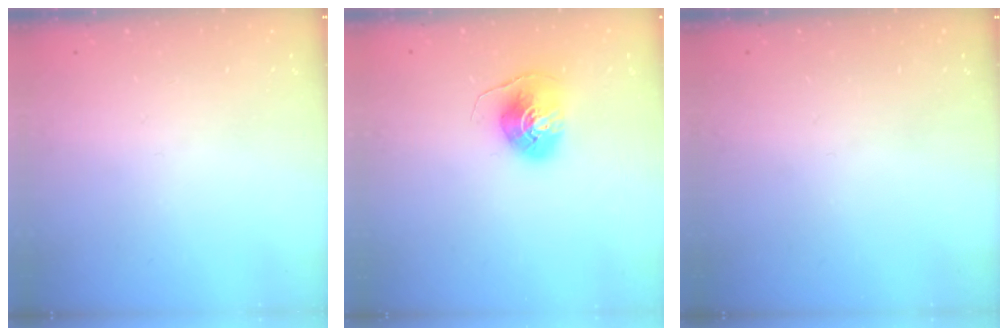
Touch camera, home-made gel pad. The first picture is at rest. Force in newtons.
{"total": 8.4, "press": 8.3, "slide": 0.7}
{"total": 0.0}